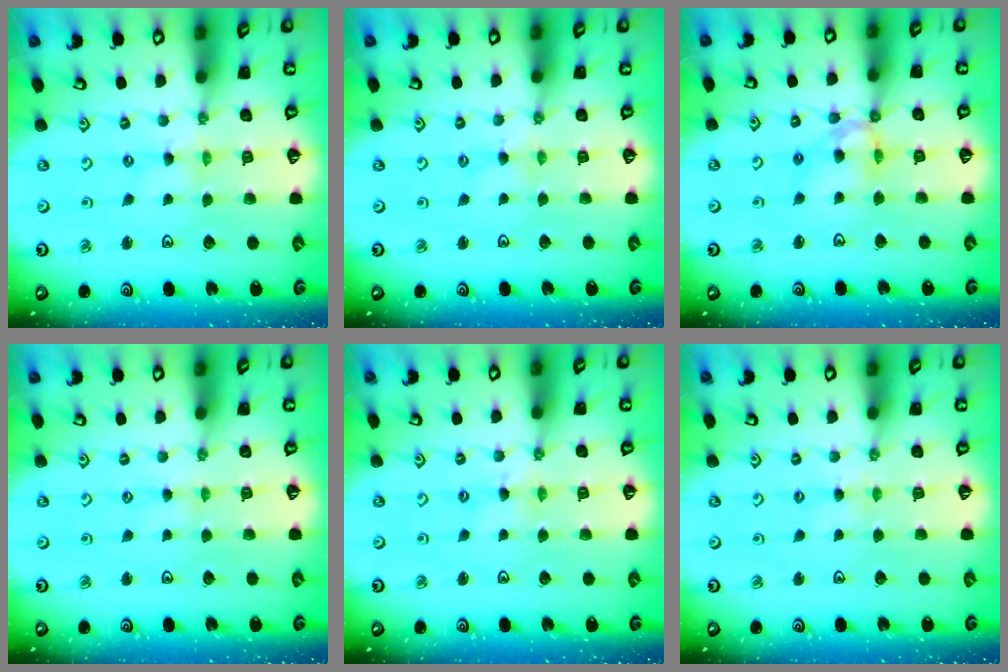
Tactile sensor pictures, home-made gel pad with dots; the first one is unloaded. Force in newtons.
{"total": 1.6, "press": 1.6, "slide": 0.3}
{"total": 10.2, "press": 10.1, "slide": 0.8}
{"total": 1.0, "press": 0.9, "slide": 0.2}
{"total": 1.8, "press": 1.8, "slide": 0.3}
{"total": 2.1, "press": 2.1, "slide": 0.3}